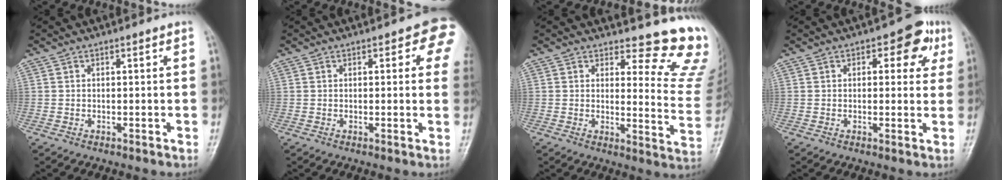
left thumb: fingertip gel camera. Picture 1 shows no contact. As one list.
[{"total": 6.3, "force": [2.3, 2.7, 5.1], "torque": [-0.023, -0.001, 0.015]}, {"total": 13.1, "force": [11.9, 3.7, 4.1], "torque": [-0.005, -0.130, 0.115]}, {"total": 6.7, "force": [2.6, 3.9, 4.9], "torque": [-0.017, -0.002, 0.021]}]